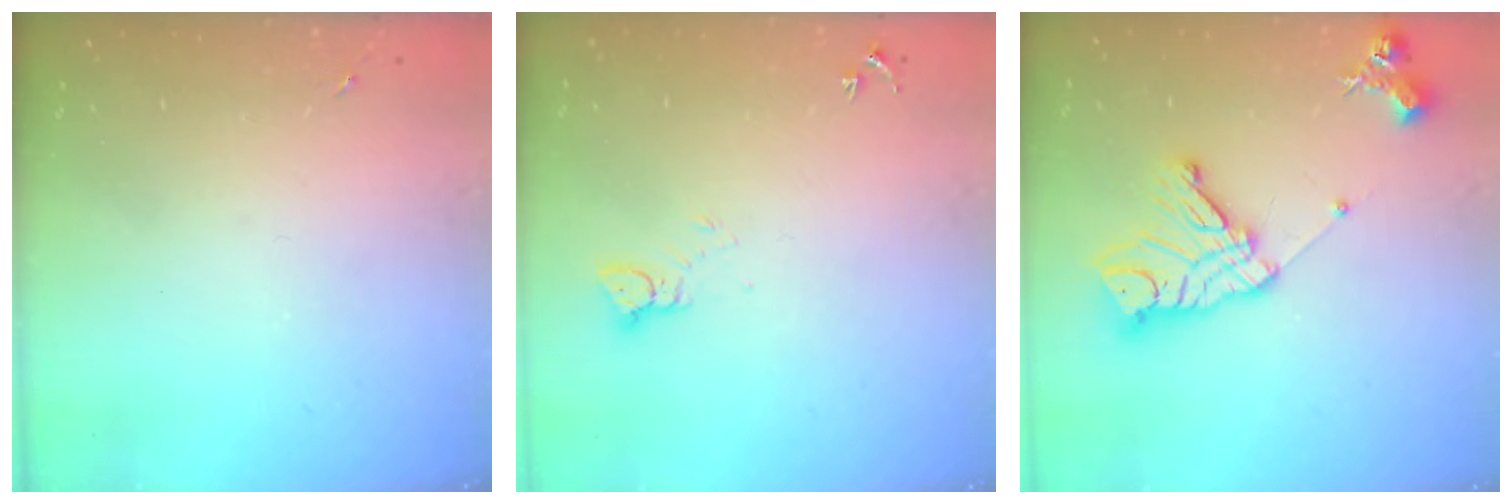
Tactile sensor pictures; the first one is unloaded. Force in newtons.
{"total": 2.6, "press": 2.6, "slide": 0.1}
{"total": 16.3, "press": 16.2, "slide": 1.4}